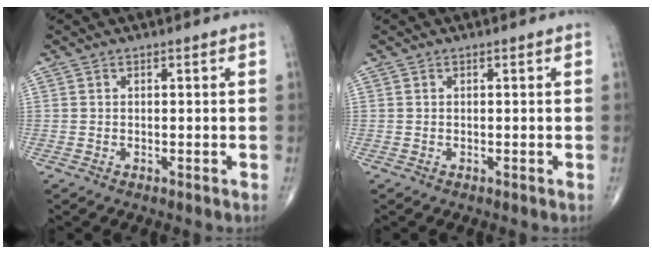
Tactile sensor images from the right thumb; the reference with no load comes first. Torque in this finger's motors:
{"motor_torque": [0.00, 0.00, 0.00, 0.00, 0.00]}